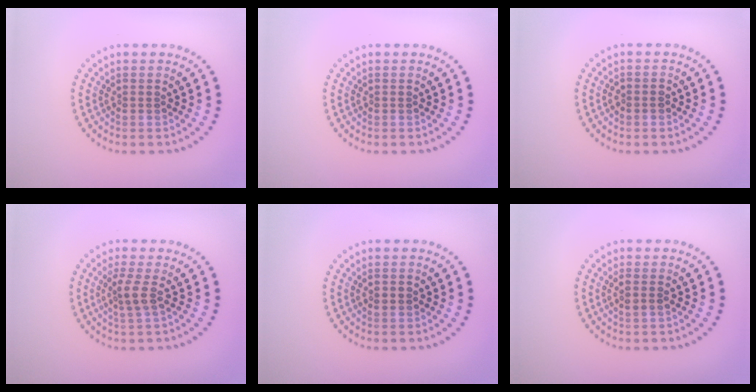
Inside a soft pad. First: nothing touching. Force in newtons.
{"total": 0.0}
{"total": 1.0, "press": 0.9, "slide": 0.4}
{"total": 2.1, "press": 1.6, "slide": 1.3}
{"total": 1.4, "press": 1.4, "slide": 0.1}
{"total": 1.1, "press": 1.1, "slide": 0.4}